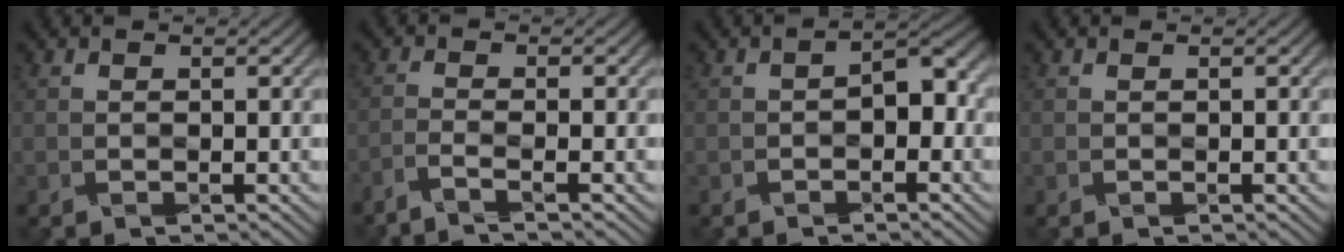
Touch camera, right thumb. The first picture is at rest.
{"total": 2.6, "force": [-2.1, 0.3, 1.5], "torque": [-0.024, 0.003, -0.058]}
{"total": 3.2, "force": [-0.7, 1.7, 2.6], "torque": [-0.036, 0.006, -0.013]}
{"total": 0.0}